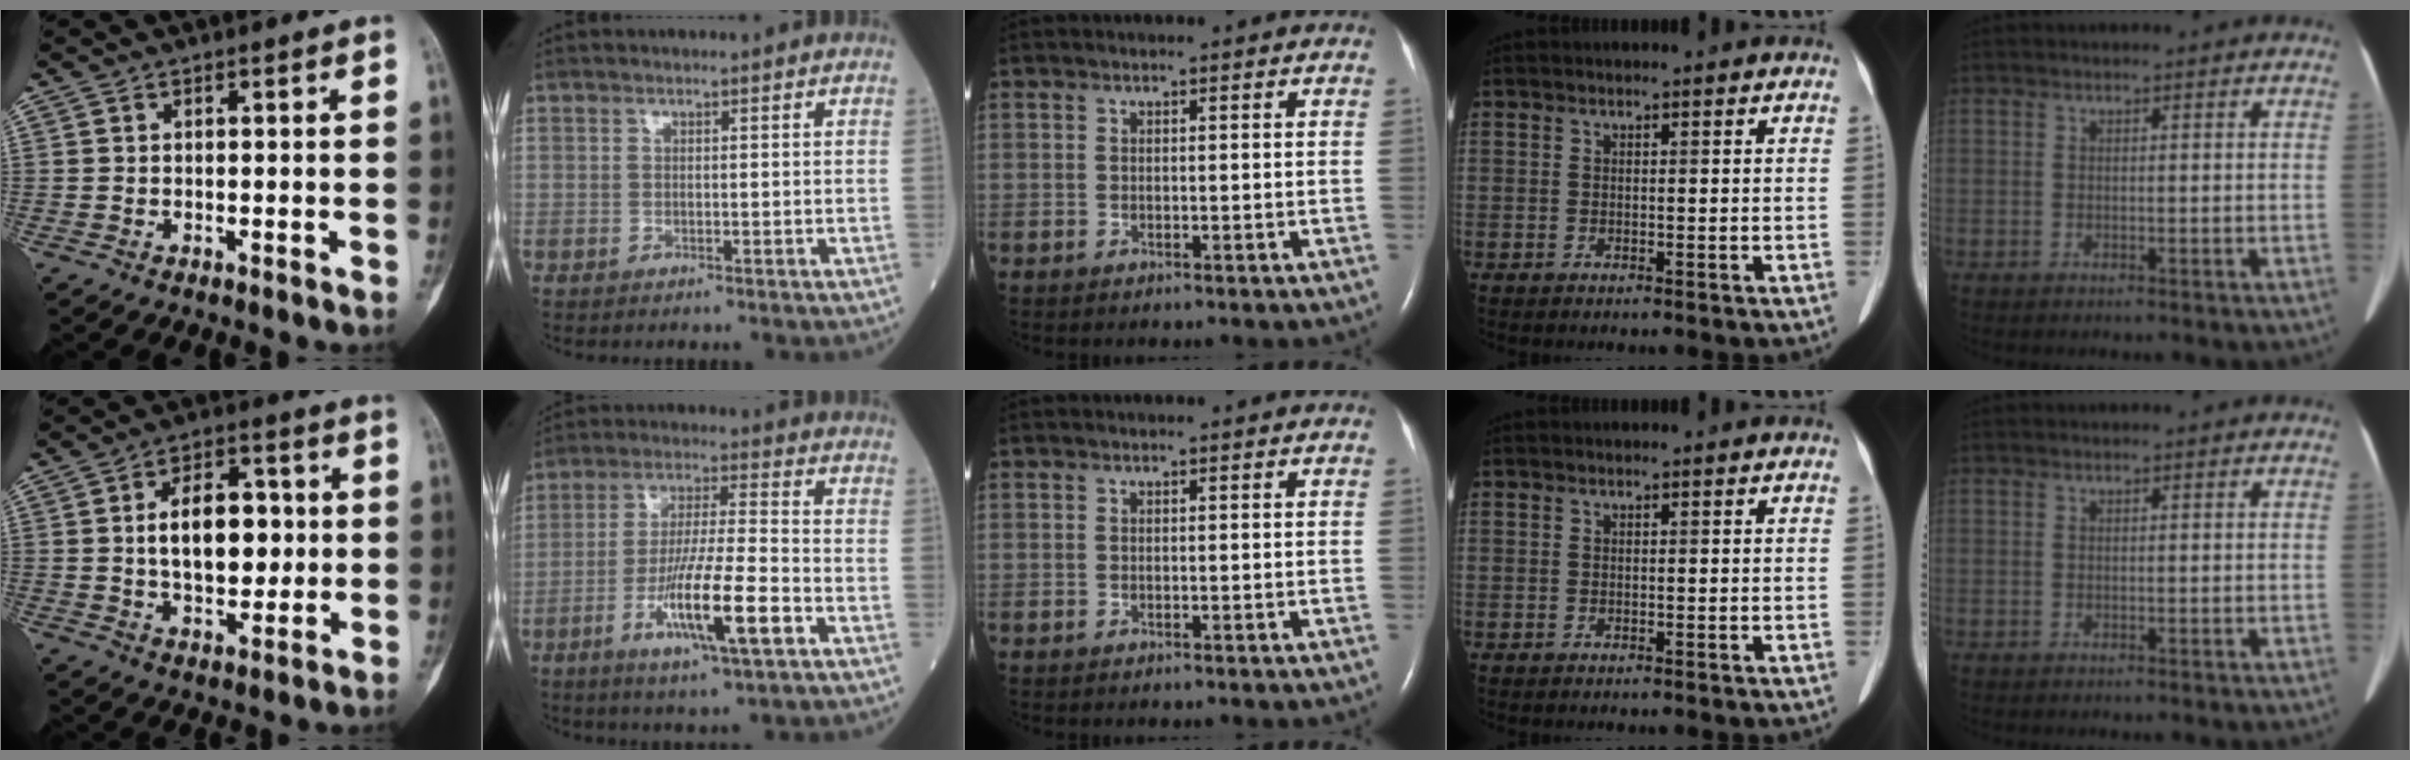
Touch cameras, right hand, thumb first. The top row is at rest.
{"thumb": {"total": 12.8, "force": [1.0, 7.5, 10.3], "torque": [-0.128, 0.008, 0.018]}, "index": {"total": 12.9, "force": [-5.0, 0.9, 11.8], "torque": [-0.218, -0.014, -0.088]}}